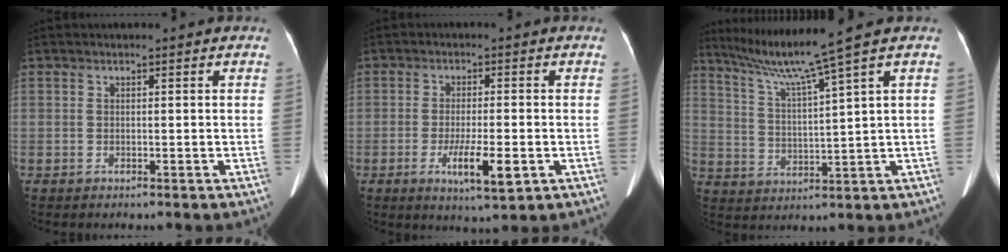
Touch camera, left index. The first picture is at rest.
{"total": 6.5, "force": [-2.3, 1.0, 6.0], "torque": [-0.108, -0.012, -0.034]}
{"total": 9.2, "force": [6.9, -3.1, 5.2], "torque": [-0.098, -0.009, 0.132]}